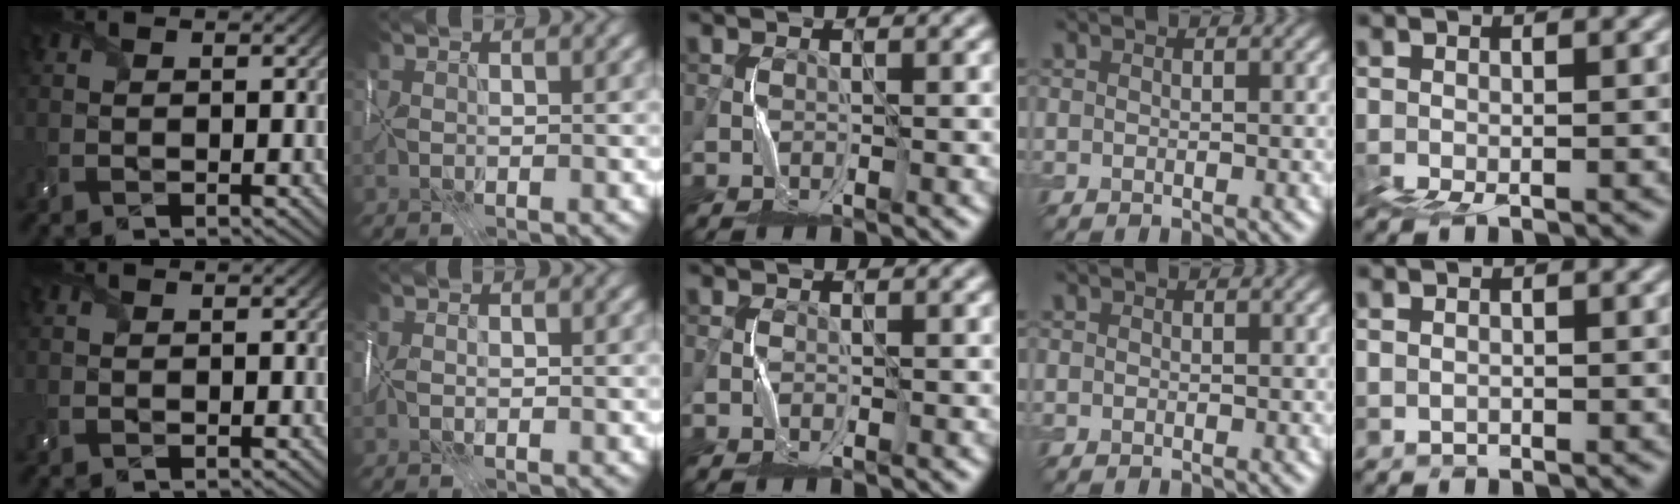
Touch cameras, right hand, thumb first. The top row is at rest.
{"index": {"total": 1.6, "force": [-0.1, 1.0, 1.3], "torque": [-0.028, -0.003, -0.004]}, "little": {"total": 1.8, "force": [1.0, -0.7, -1.3], "torque": [0.037, 0.000, 0.023]}}